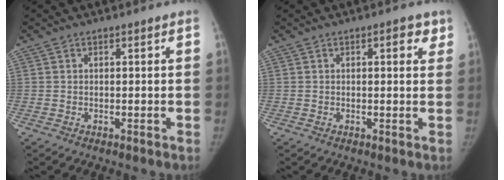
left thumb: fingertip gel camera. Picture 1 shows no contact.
{"total": 2.9, "force": [1.5, 1.3, 2.2], "torque": [-0.012, -0.002, 0.013]}